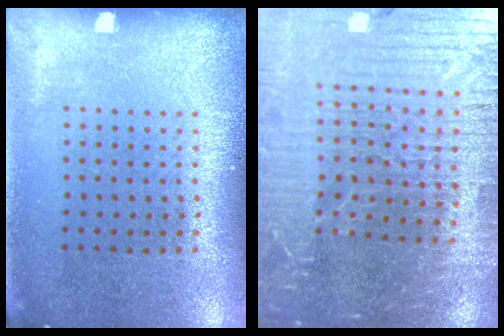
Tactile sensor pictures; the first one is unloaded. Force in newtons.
{"total": 5.4, "press": 5.0, "slide": 2.0}